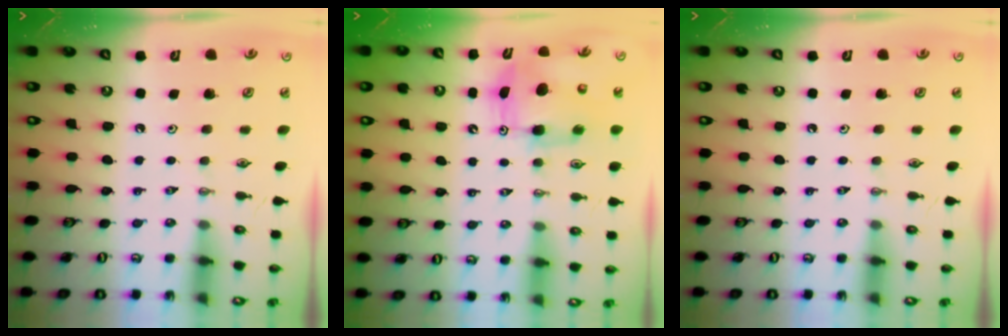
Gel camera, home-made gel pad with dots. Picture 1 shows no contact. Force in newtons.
{"total": 9.0, "press": 8.8, "slide": 2.0}
{"total": 0.0}